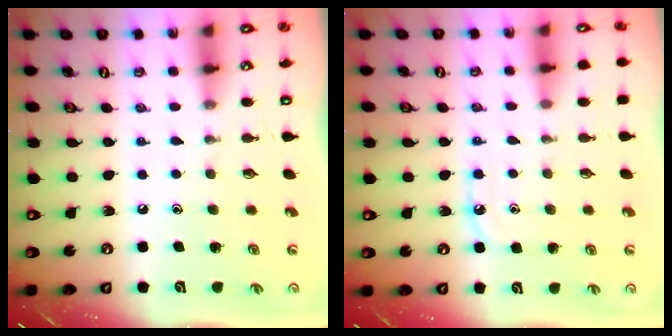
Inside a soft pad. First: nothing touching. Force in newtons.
{"total": 5.5, "press": 5.4, "slide": 0.7}